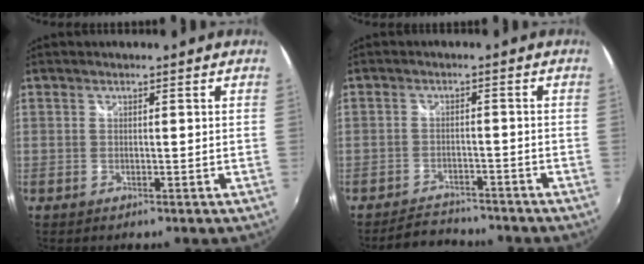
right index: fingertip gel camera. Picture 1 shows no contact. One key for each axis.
{"total": 5.8, "fx": -5.4, "fy": 2.1, "fz": 0.8, "tx": -0.037, "ty": 0.008, "tz": -0.081}